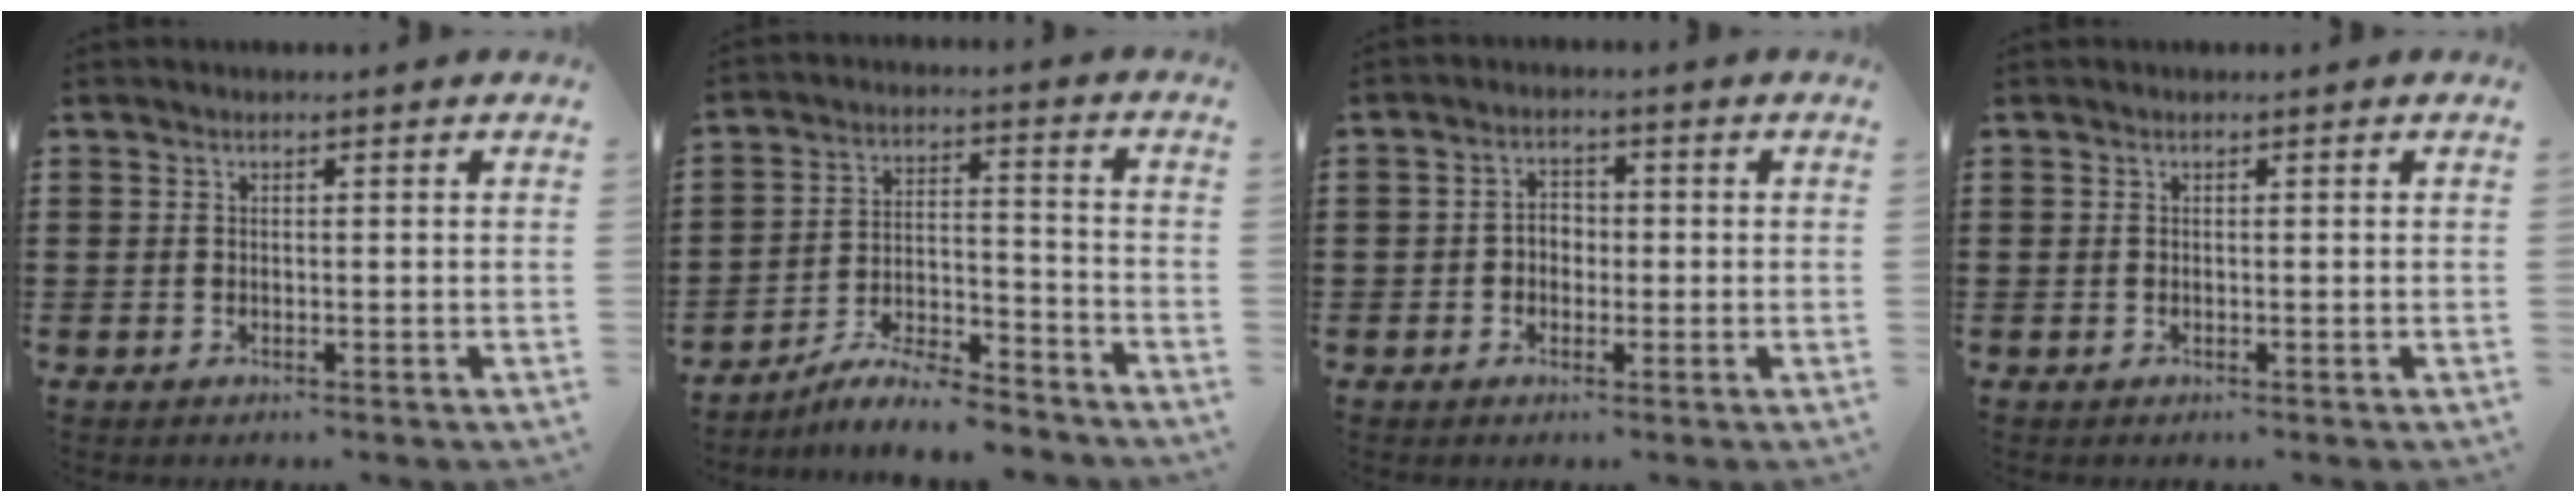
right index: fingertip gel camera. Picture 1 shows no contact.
{"total": 7.5, "force": [-6.9, 0.7, 2.8], "torque": [-0.051, 0.008, -0.132]}
{"total": 2.5, "force": [-0.7, 1.9, 1.4], "torque": [-0.031, 0.008, -0.016]}
{"total": 0.0}